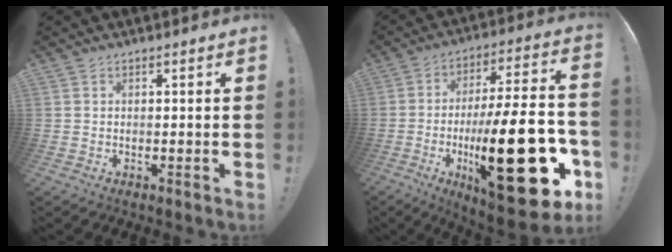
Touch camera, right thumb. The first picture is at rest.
{"total": 32.7, "force": [-8.2, 10.6, 29.8], "torque": [-0.477, 0.036, -0.114]}